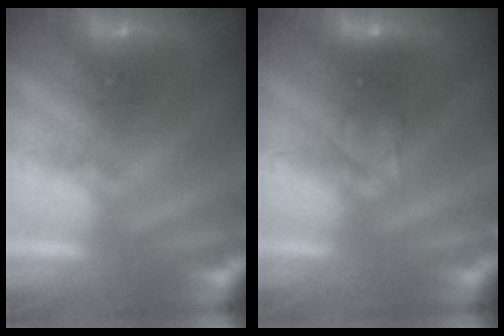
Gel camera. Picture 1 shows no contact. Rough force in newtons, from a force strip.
{"total": 2.9}